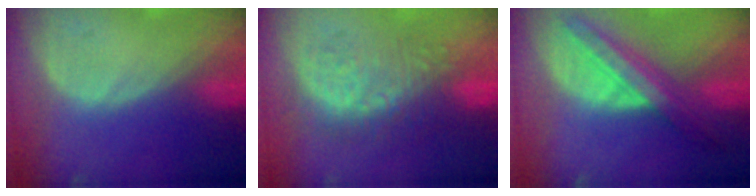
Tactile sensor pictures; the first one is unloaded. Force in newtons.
{"total": 8.9, "press": 8.7, "slide": 1.8}
{"total": 8.8, "press": 7.6, "slide": 4.4}